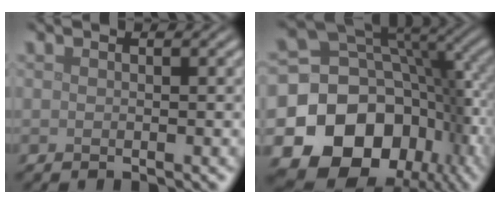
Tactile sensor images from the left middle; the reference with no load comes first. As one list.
[{"total": 16.7, "force": [-5.6, 12.9, 9.0], "torque": [-0.169, -0.026, -0.086]}]